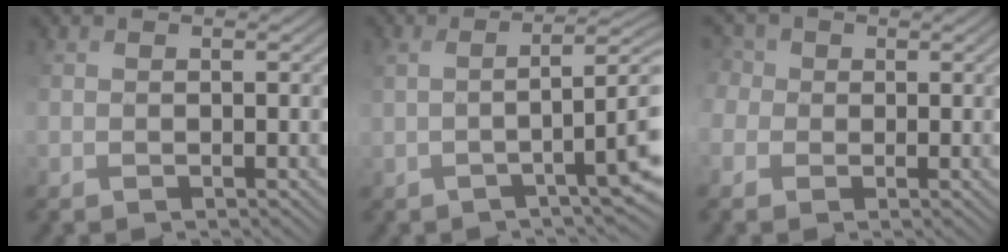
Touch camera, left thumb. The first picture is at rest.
{"total": 6.3, "force": [-0.8, 1.0, 6.2], "torque": [-0.087, 0.006, -0.004]}
{"total": 3.9, "force": [-0.7, 3.7, 1.2], "torque": [-0.059, 0.005, -0.013]}